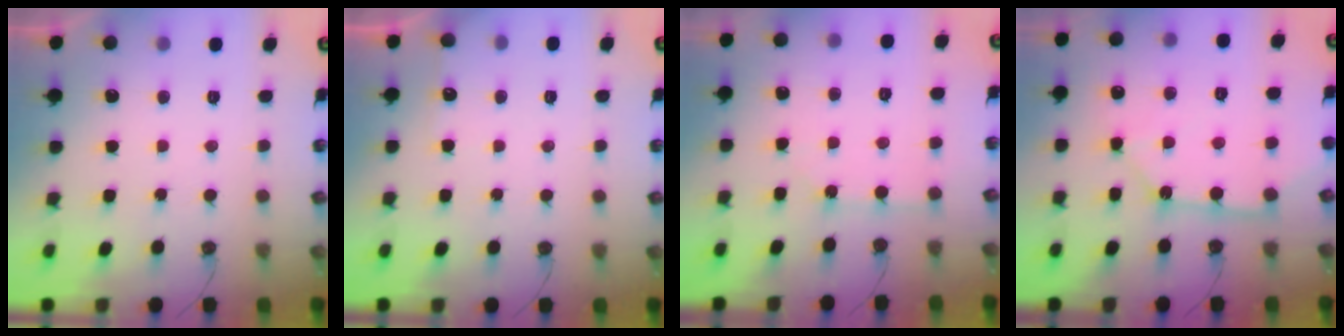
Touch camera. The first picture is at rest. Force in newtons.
{"total": 5.4, "press": 5.4, "slide": 0.6}
{"total": 2.8, "press": 2.8, "slide": 0.2}
{"total": 12.6, "press": 12.5, "slide": 1.3}